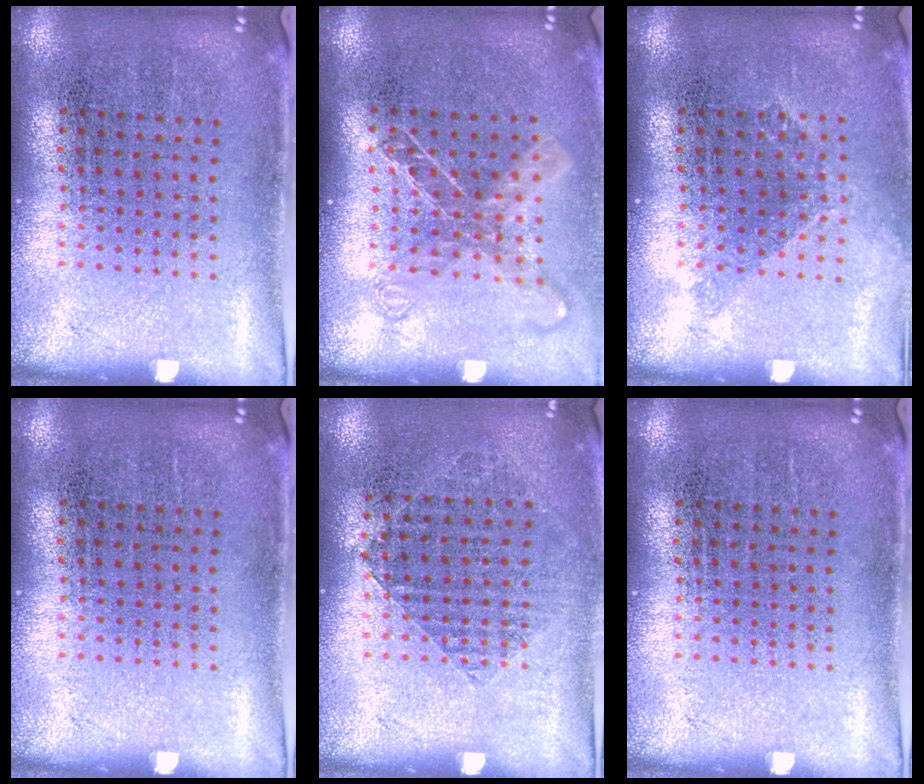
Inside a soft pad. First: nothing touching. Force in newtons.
{"total": 1.4, "press": 1.2, "slide": 0.8}
{"total": 1.0, "press": 0.8, "slide": 0.6}
{"total": 0.0}
{"total": 0.9, "press": 0.8, "slide": 0.3}
{"total": 0.0}